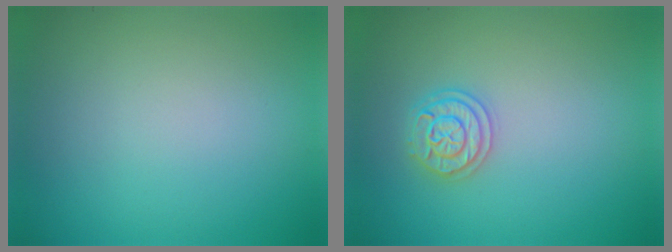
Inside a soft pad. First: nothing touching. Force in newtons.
{"total": 2.4, "press": 2.4, "slide": 0.4}